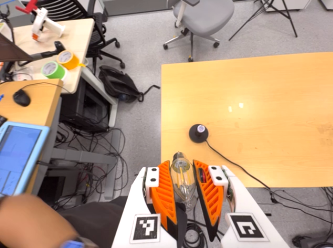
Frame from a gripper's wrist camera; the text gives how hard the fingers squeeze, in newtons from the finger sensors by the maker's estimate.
{"total": 13.0, "left": 14.0, "right": 12.0}